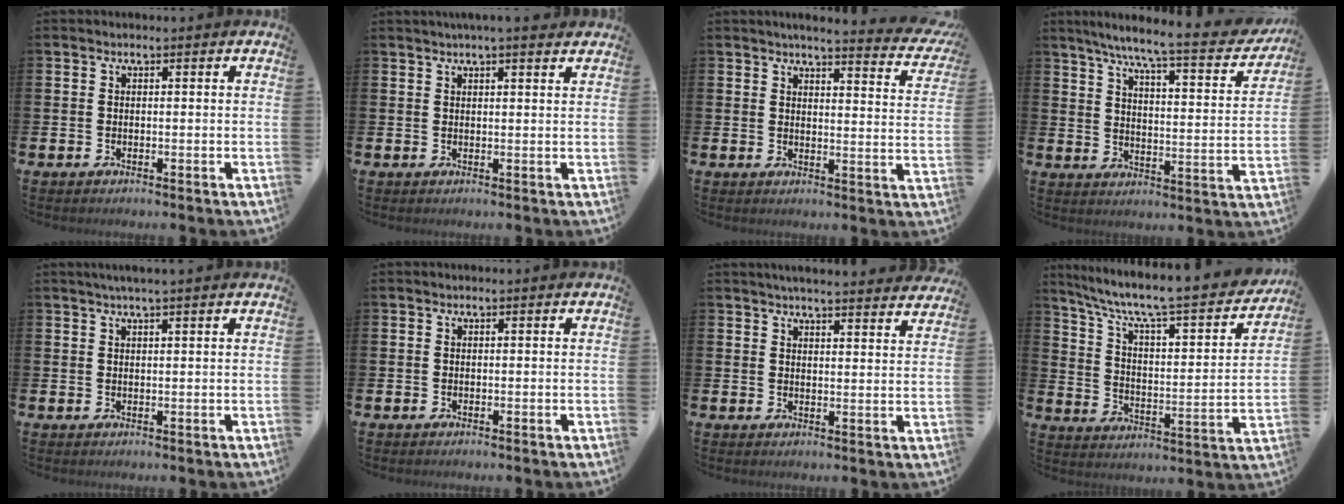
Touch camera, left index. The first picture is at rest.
{"total": 2.7, "force": [2.5, -0.2, 1.0], "torque": [-0.015, -0.010, 0.043]}
{"total": 3.9, "force": [3.8, 0.0, 1.2], "torque": [-0.020, -0.037, 0.057]}
{"total": 8.1, "force": [6.9, 0.6, 4.2], "torque": [-0.097, -0.051, 0.108]}
{"total": 1.9, "force": [1.6, -0.1, 1.0], "torque": [-0.019, 0.001, 0.029]}
{"total": 0.0}
{"total": 4.4, "force": [4.3, -0.3, 0.7], "torque": [-0.013, -0.027, 0.075]}
{"total": 8.1, "force": [6.9, 1.4, 4.0], "torque": [-0.105, -0.058, 0.108]}